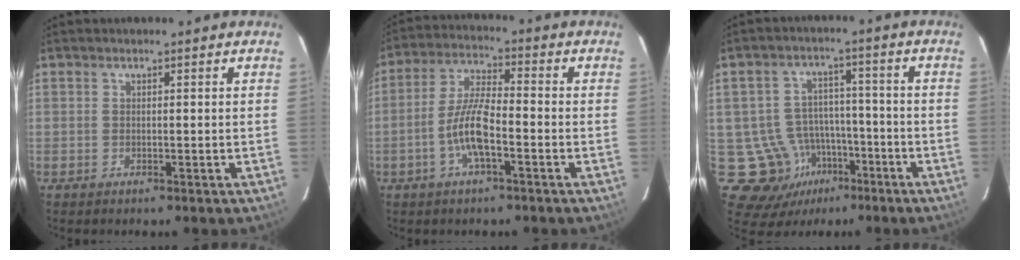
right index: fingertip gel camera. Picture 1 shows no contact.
{"total": 8.1, "force": [-2.7, 1.7, 7.4], "torque": [-0.153, 0.010, -0.054]}
{"total": 12.0, "force": [-4.7, 10.7, 2.6], "torque": [-0.053, 0.046, -0.058]}